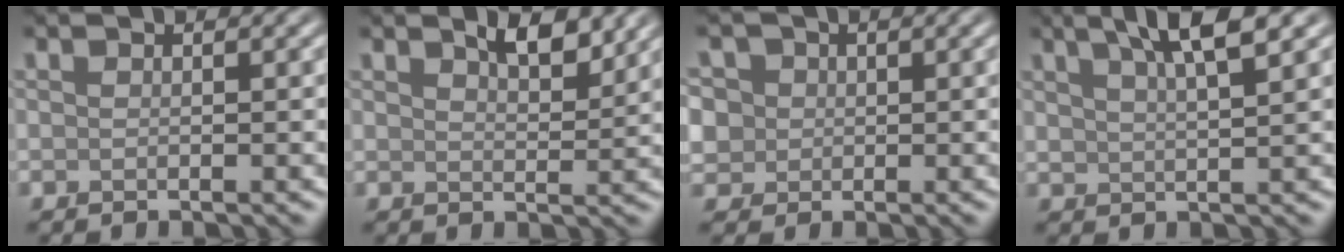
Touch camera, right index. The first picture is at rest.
{"total": 3.4, "force": [2.4, 1.1, 2.1], "torque": [-0.033, 0.001, 0.031]}
{"total": 5.1, "force": [1.5, 4.5, 2.0], "torque": [-0.050, 0.025, 0.012]}
{"total": 4.9, "force": [3.1, 1.1, 3.6], "torque": [-0.055, 0.015, 0.053]}